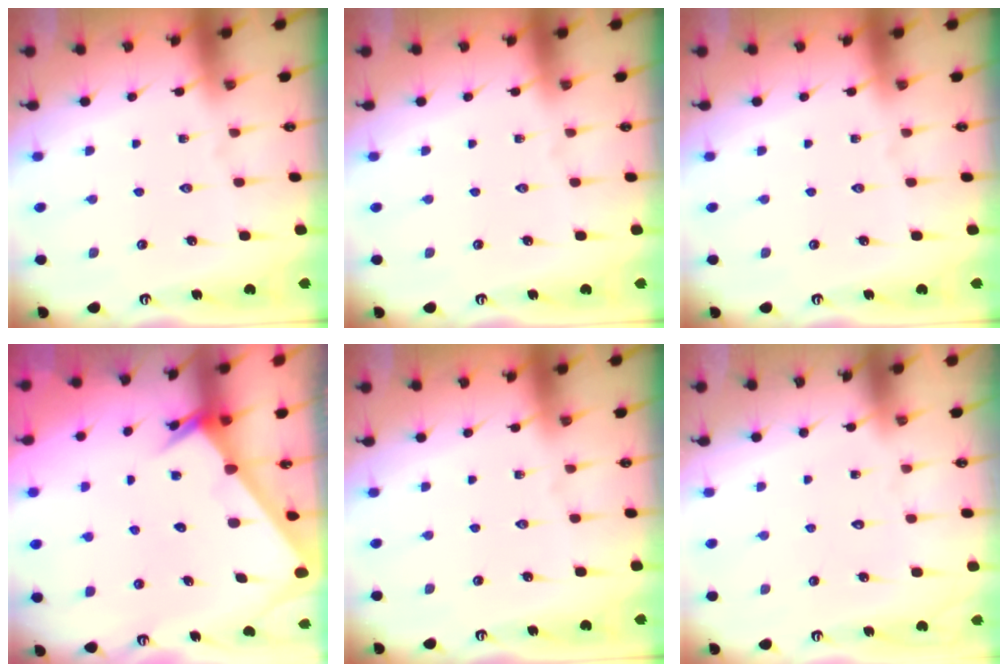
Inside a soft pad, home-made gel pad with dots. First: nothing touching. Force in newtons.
{"total": 0.0}
{"total": 0.0}
{"total": 2.3, "press": 2.3, "slide": 0.1}
{"total": 0.0}
{"total": 1.6, "press": 1.6, "slide": 0.1}